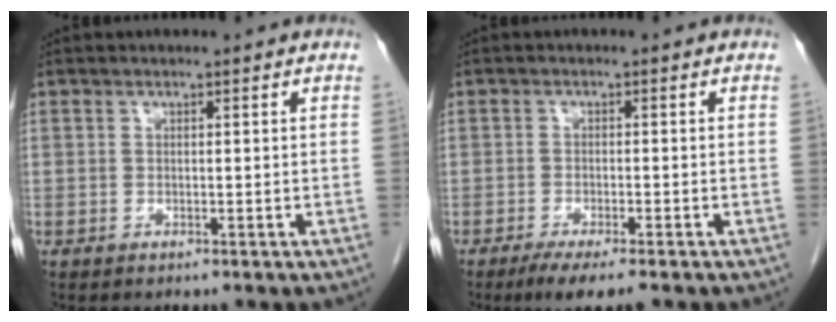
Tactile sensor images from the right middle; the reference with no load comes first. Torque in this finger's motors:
{"motor_torque": [0.60, -0.40, 0.09, 0.04]}